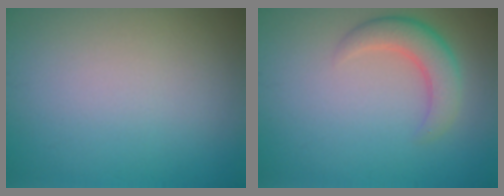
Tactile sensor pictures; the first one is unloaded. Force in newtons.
{"total": 3.6, "press": 3.6, "slide": 0.3}